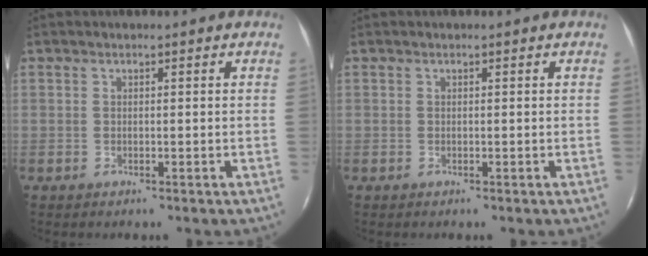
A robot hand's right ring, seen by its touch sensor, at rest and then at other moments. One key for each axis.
{"total": 0.0}